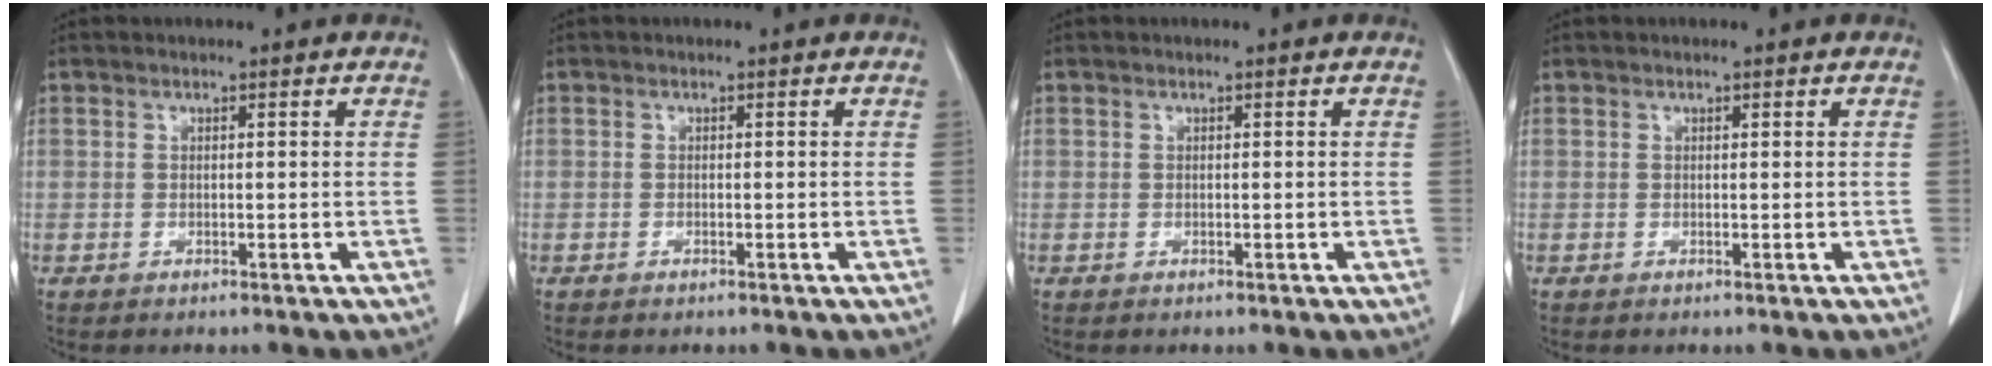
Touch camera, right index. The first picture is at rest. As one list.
[{"total": 0.0}, {"total": 0.0}, {"total": 0.0}]